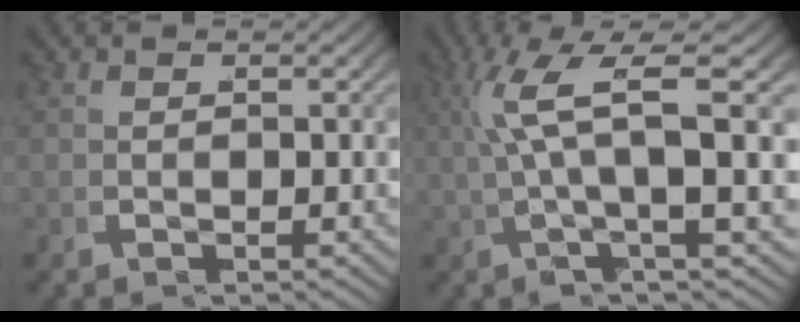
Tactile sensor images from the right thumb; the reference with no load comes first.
{"total": 7.7, "force": [2.9, 1.7, 6.9], "torque": [-0.123, 0.017, 0.040]}